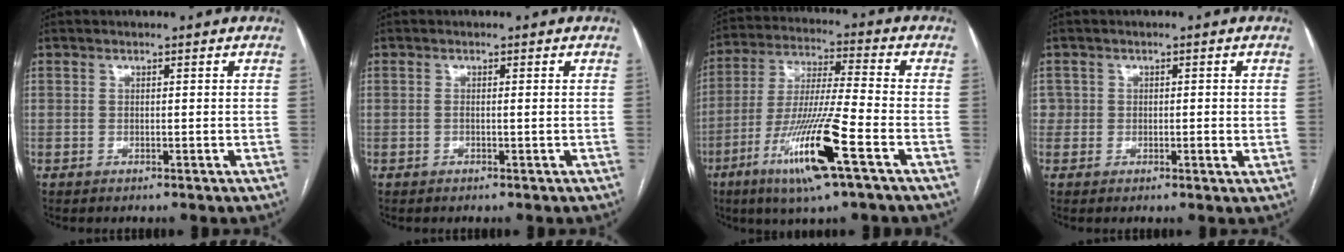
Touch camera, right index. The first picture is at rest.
{"total": 0.8, "force": [-0.1, -0.1, 0.8], "torque": [-0.017, -0.001, -0.002]}
{"total": 15.5, "force": [-7.0, 0.1, 13.8], "torque": [-0.278, -0.023, -0.130]}
{"total": 3.0, "force": [0.0, 2.4, 1.8], "torque": [-0.024, 0.008, -0.002]}